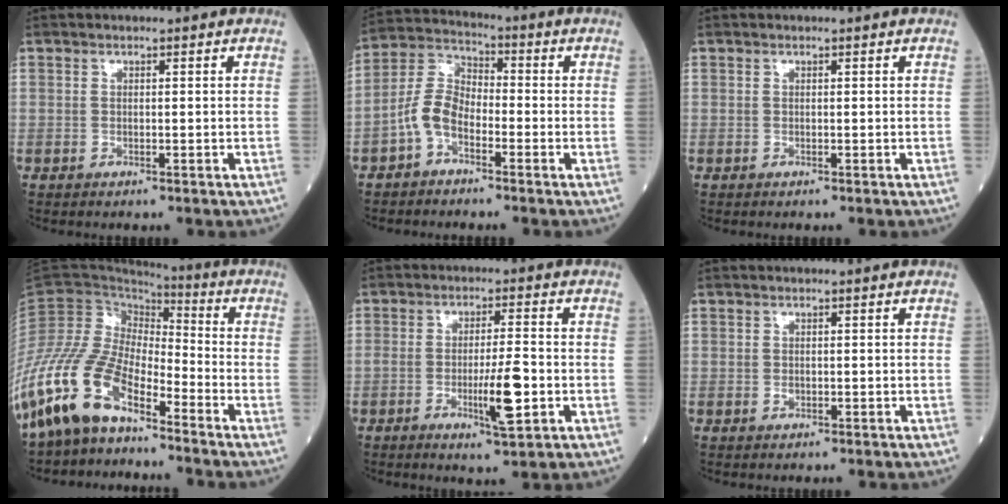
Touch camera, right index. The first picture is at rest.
{"total": 6.7, "force": [-3.1, 3.8, 4.6], "torque": [-0.107, 0.020, -0.070]}
{"total": 0.0}
{"total": 14.5, "force": [-10.4, 5.5, 8.5], "torque": [-0.195, 0.012, -0.208]}
{"total": 6.9, "force": [-2.0, 0.7, 6.6], "torque": [-0.110, -0.009, -0.030]}
{"total": 0.6, "force": [-0.1, 0.5, 0.4], "torque": [-0.007, 0.001, -0.003]}